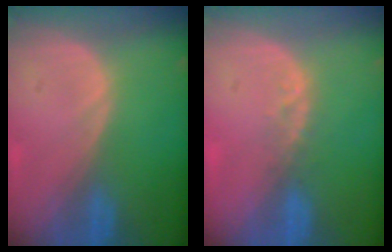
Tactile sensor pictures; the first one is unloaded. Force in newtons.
{"total": 2.1, "press": 1.8, "slide": 1.1}